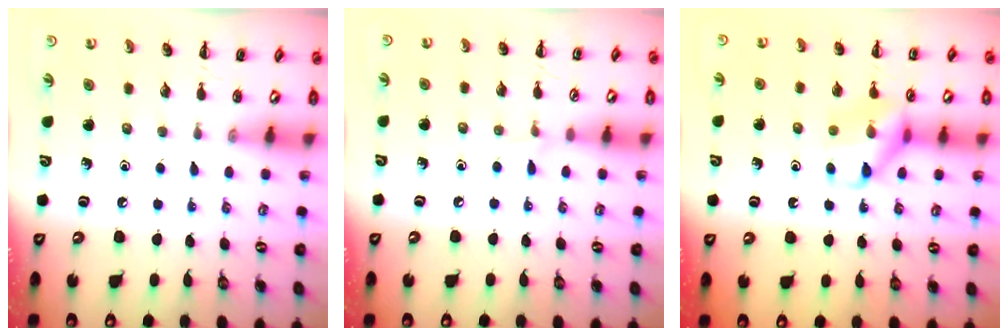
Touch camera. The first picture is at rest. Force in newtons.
{"total": 3.4, "press": 3.1, "slide": 1.2}
{"total": 10.4, "press": 10.4, "slide": 0.3}